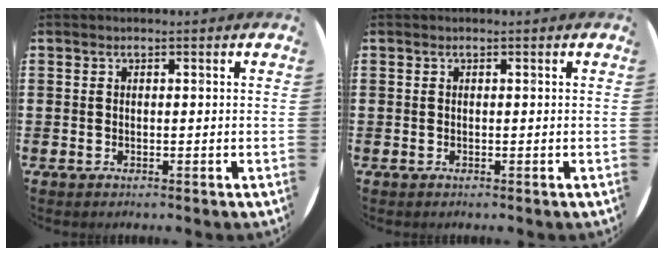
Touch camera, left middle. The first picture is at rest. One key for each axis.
{"total": 0.0}